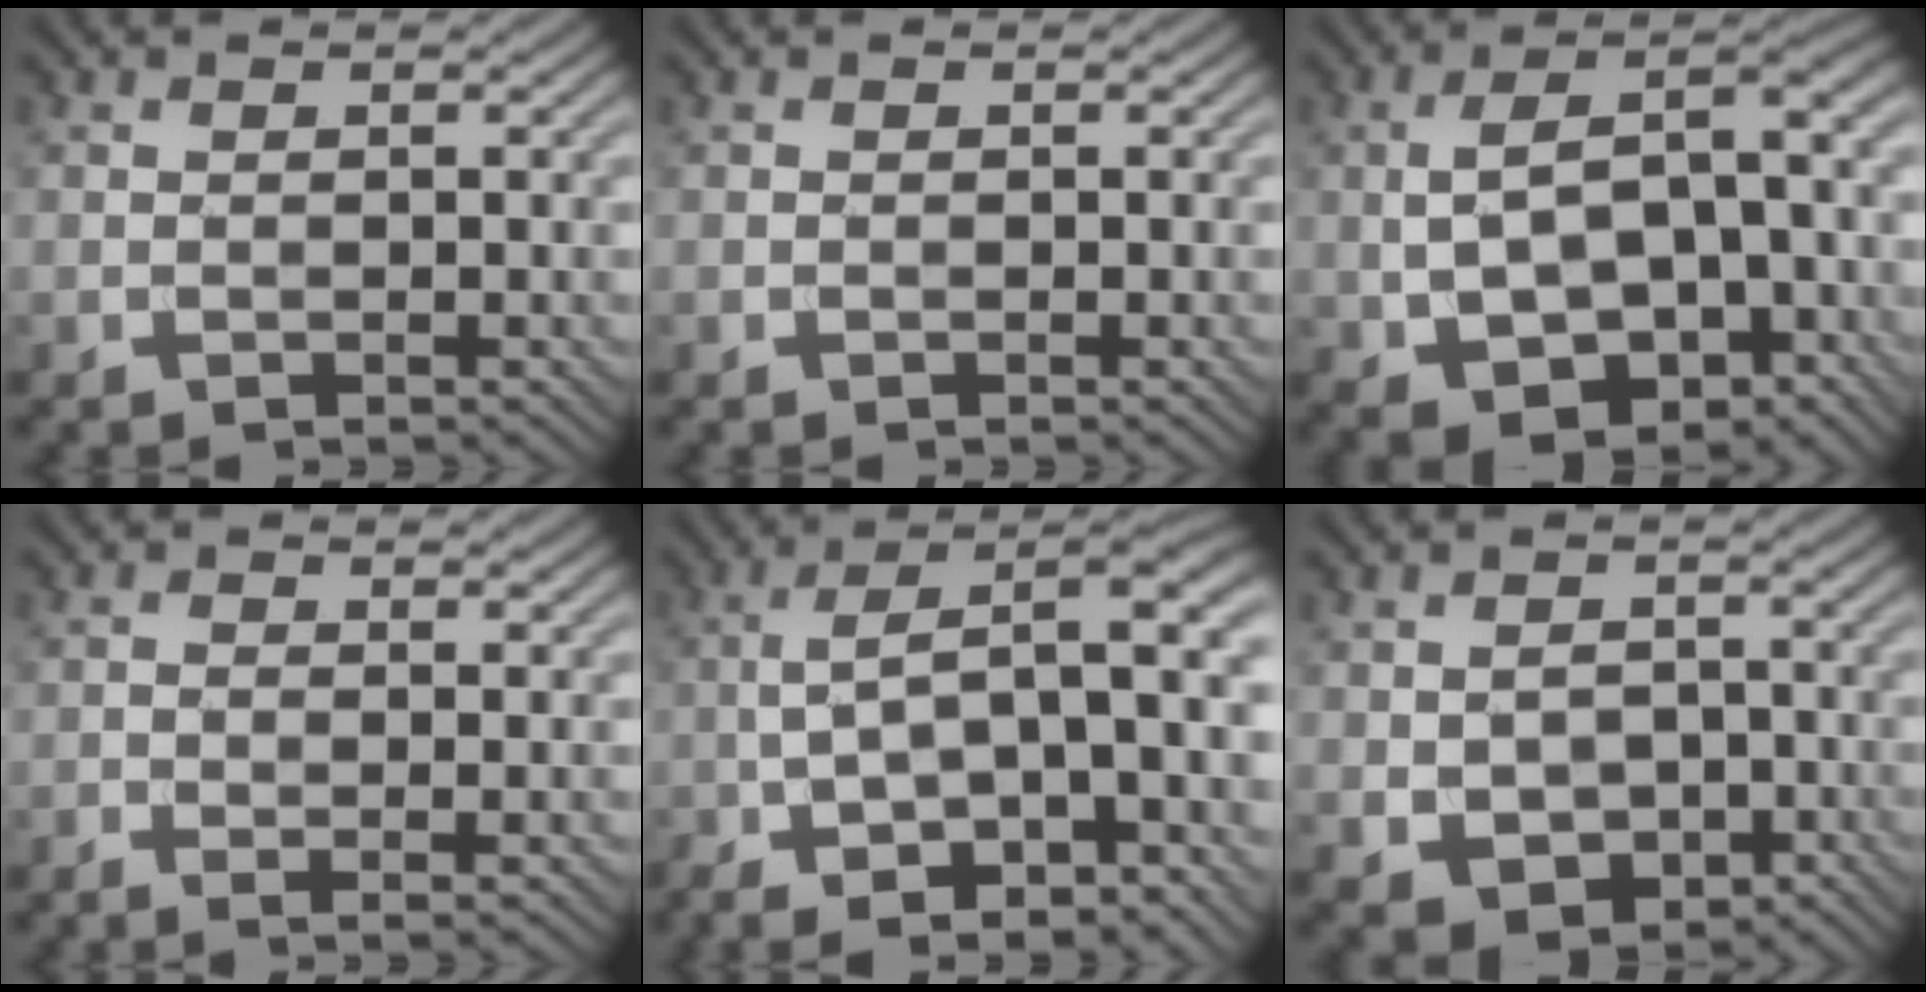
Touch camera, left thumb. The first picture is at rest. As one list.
[{"total": 0.0}, {"total": 12.8, "force": [-2.3, 7.1, 10.4], "torque": [-0.188, -0.007, -0.031]}, {"total": 2.0, "force": [-0.7, 0.4, 1.8], "torque": [-0.034, -0.001, -0.013]}, {"total": 14.4, "force": [-2.2, 4.9, 13.3], "torque": [-0.225, 0.010, -0.030]}, {"total": 5.8, "force": [-1.8, 4.3, 3.5], "torque": [-0.074, -0.017, -0.024]}]